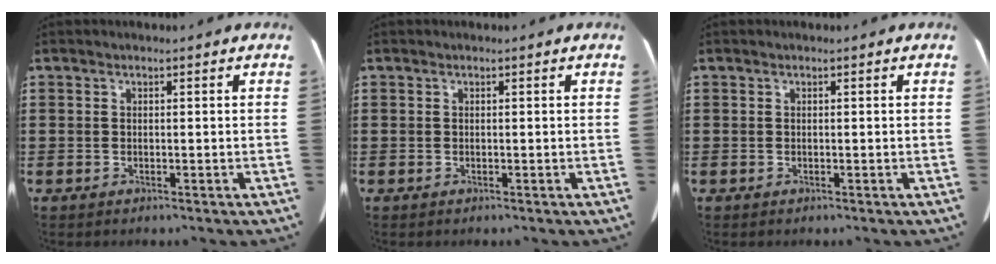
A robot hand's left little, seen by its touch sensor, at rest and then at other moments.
{"total": 0.0}
{"total": 0.0}